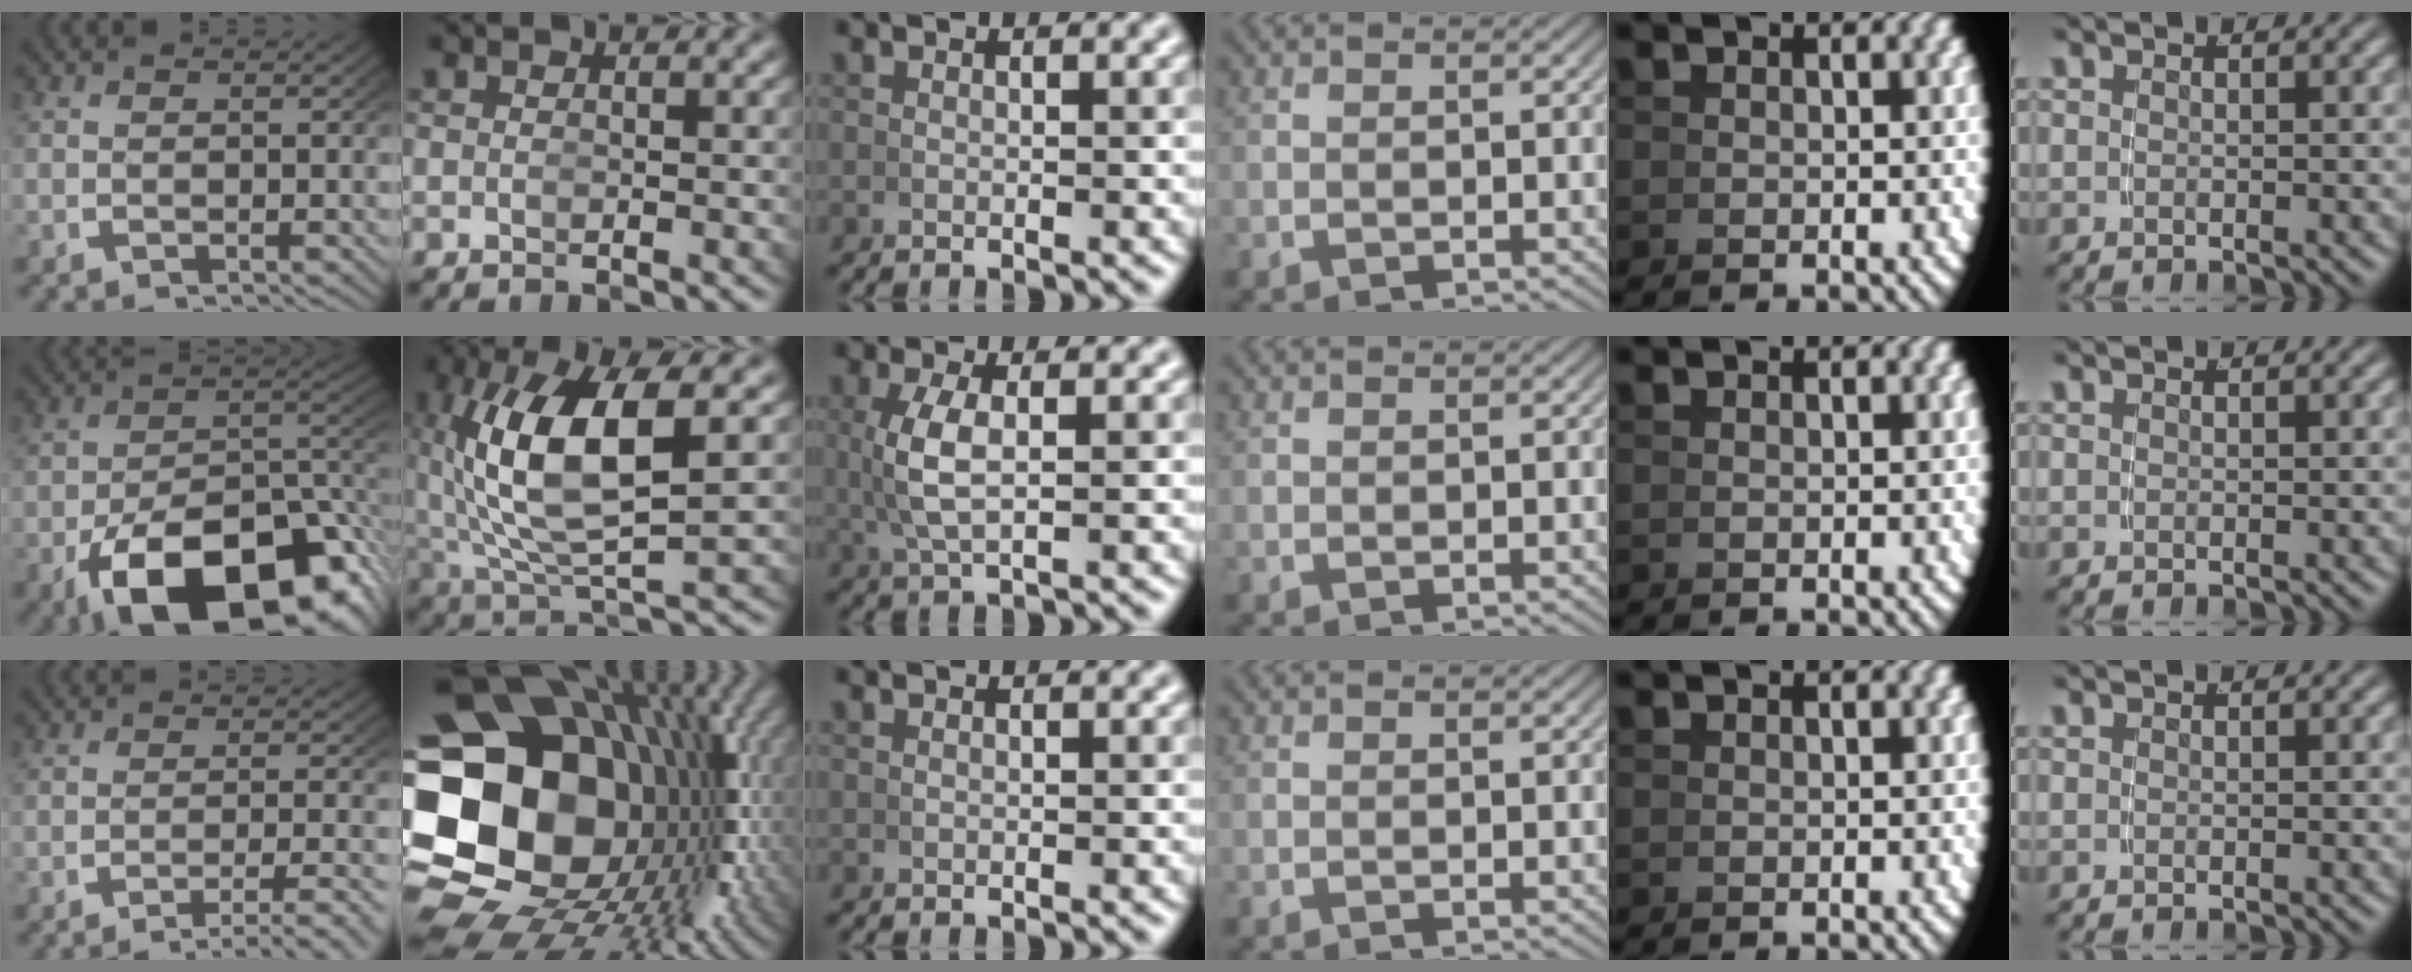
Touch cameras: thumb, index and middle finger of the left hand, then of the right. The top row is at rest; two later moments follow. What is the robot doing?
{"motion": "lift_and_place", "object": "bowl"}